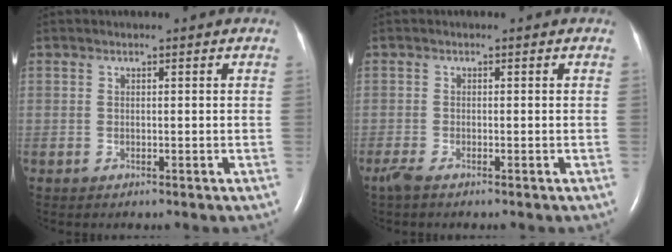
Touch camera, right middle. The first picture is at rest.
{"total": 1.6, "force": [-1.2, 0.2, 1.0], "torque": [-0.033, -0.007, -0.026]}